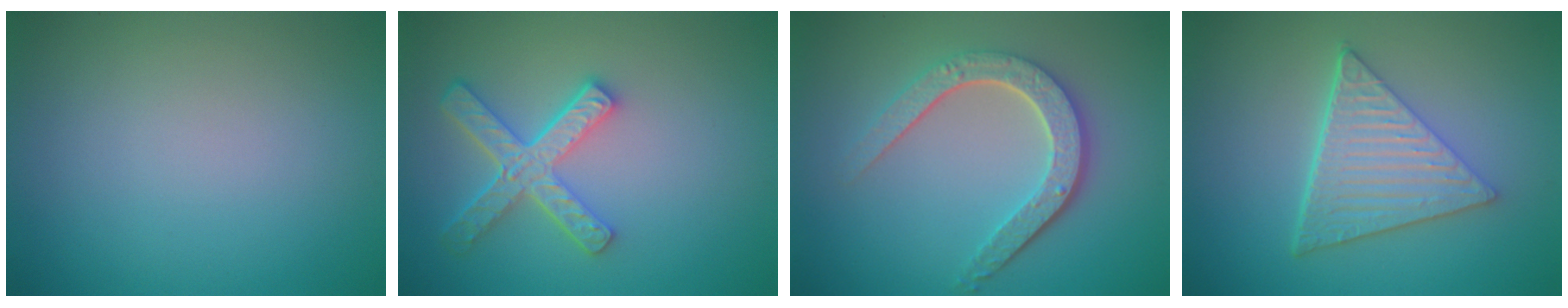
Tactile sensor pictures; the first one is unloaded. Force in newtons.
{"total": 5.2, "press": 3.9, "slide": 3.3}
{"total": 4.7, "press": 3.6, "slide": 3.0}
{"total": 6.2, "press": 4.4, "slide": 4.4}